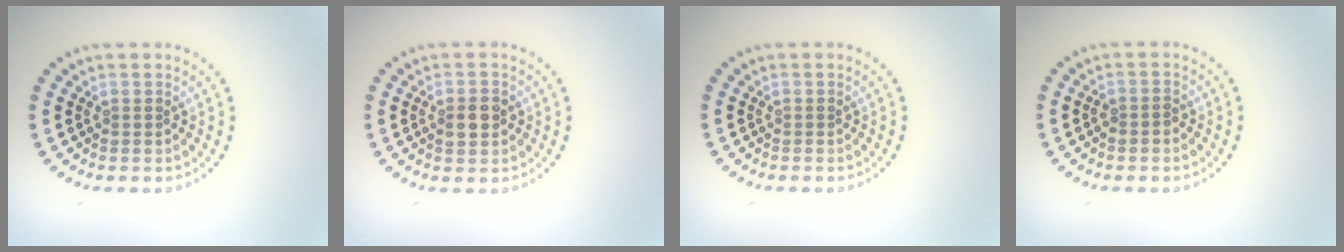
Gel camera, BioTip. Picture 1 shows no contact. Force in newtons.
{"total": 2.7, "press": 2.7, "slide": 0.2}
{"total": 0.0}
{"total": 1.0, "press": 0.9, "slide": 0.5}